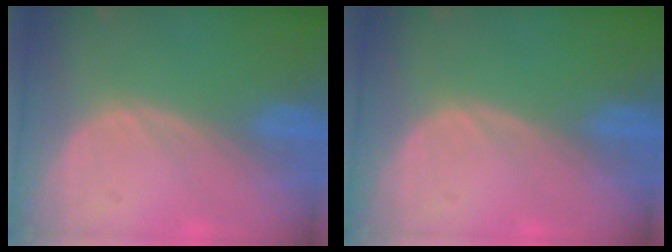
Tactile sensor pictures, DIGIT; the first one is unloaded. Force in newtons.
{"total": 0.0}